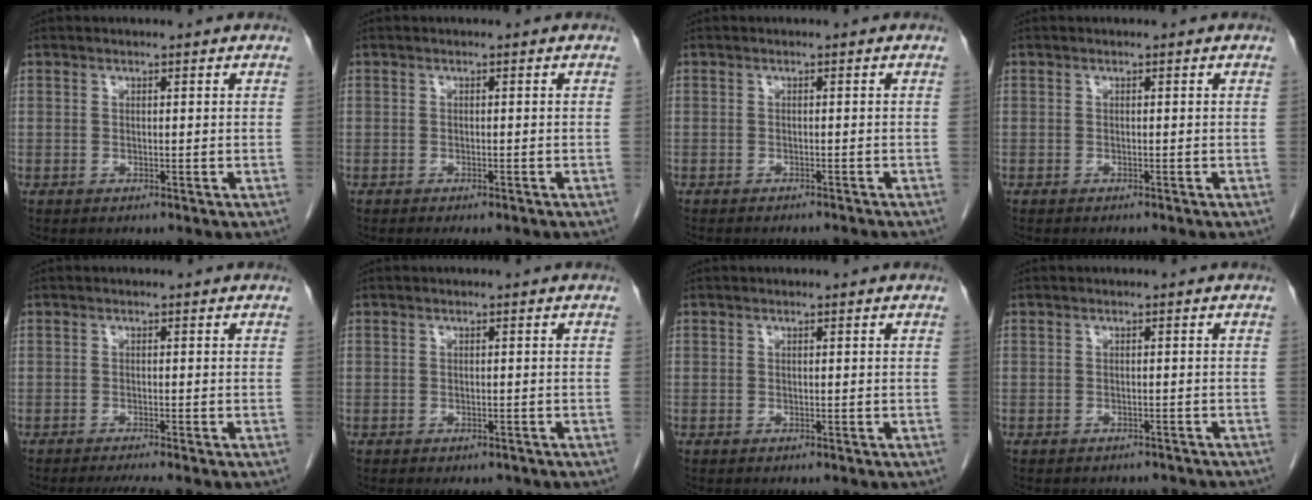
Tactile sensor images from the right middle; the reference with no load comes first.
{"total": 2.8, "force": [-2.3, 1.0, 1.2], "torque": [-0.010, -0.005, -0.029]}
{"total": 6.7, "force": [-6.2, 1.1, 2.2], "torque": [-0.018, -0.008, -0.071]}
{"total": 1.8, "force": [-1.6, 0.1, 0.8], "torque": [-0.009, 0.000, -0.018]}
{"total": 3.0, "force": [-2.5, -0.5, 1.5], "torque": [-0.022, -0.007, -0.041]}
{"total": 2.2, "force": [-1.7, 1.2, 0.7], "torque": [-0.006, 0.000, -0.017]}
{"total": 0.0}
{"total": 6.3, "force": [-5.8, 2.2, 1.4], "torque": [-0.014, 0.003, -0.060]}